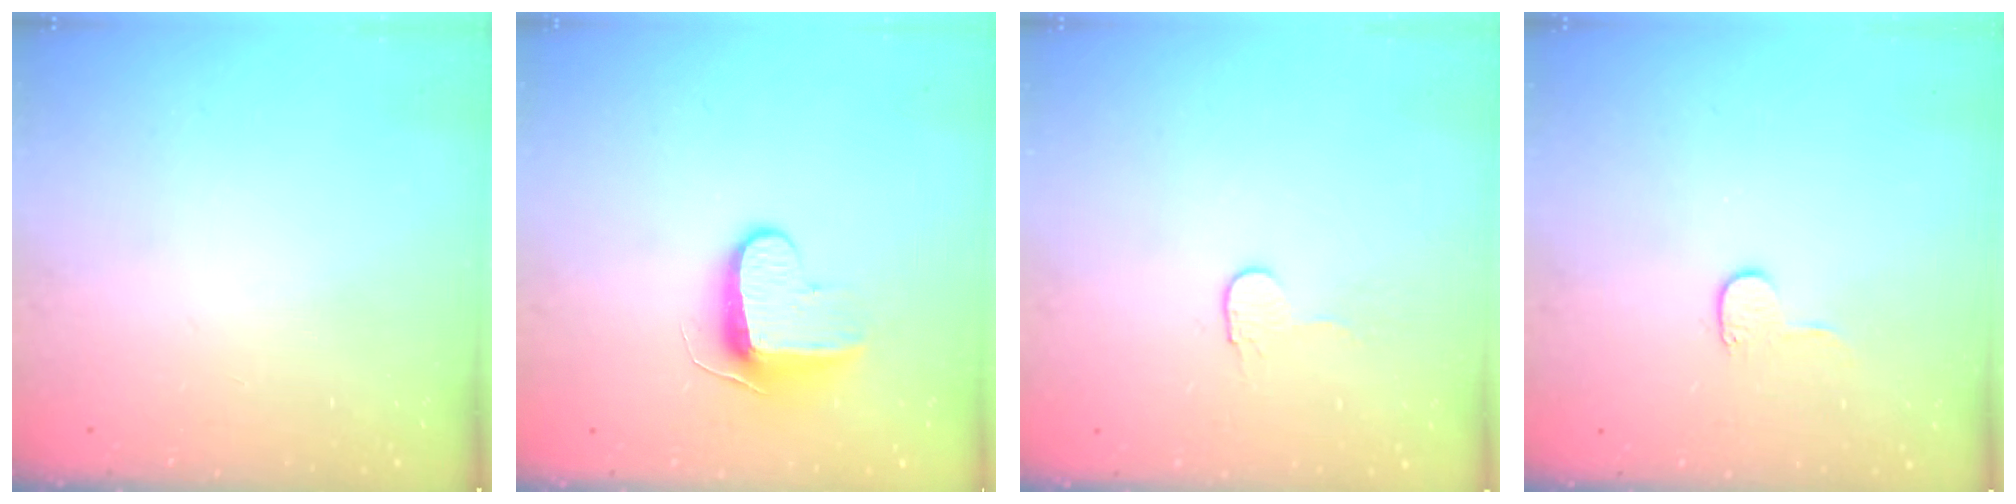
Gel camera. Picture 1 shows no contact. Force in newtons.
{"total": 9.1, "press": 9.1, "slide": 0.8}
{"total": 3.2, "press": 3.2, "slide": 0.3}
{"total": 4.1, "press": 4.1, "slide": 0.4}